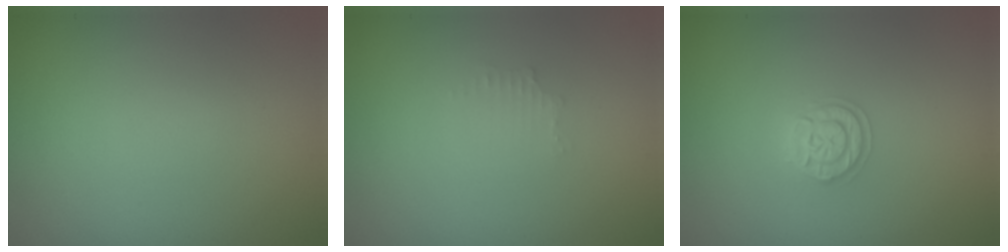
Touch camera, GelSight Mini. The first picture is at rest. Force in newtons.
{"total": 0.9, "press": 0.8, "slide": 0.1}
{"total": 2.0, "press": 1.9, "slide": 0.3}